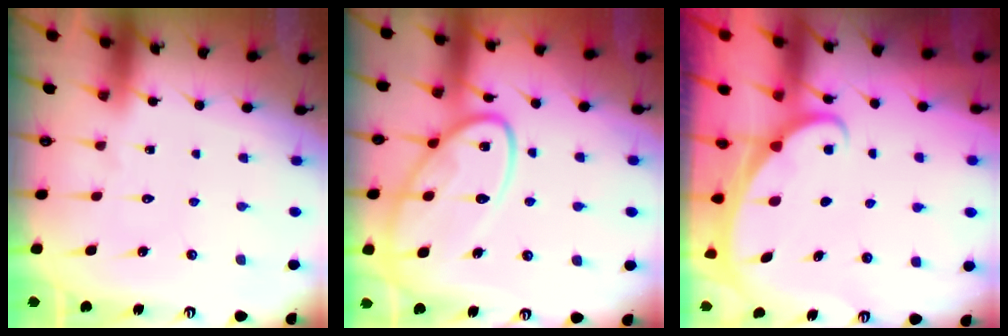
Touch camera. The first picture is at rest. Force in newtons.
{"total": 14.2, "press": 14.1, "slide": 1.4}
{"total": 1.6, "press": 1.6, "slide": 0.0}